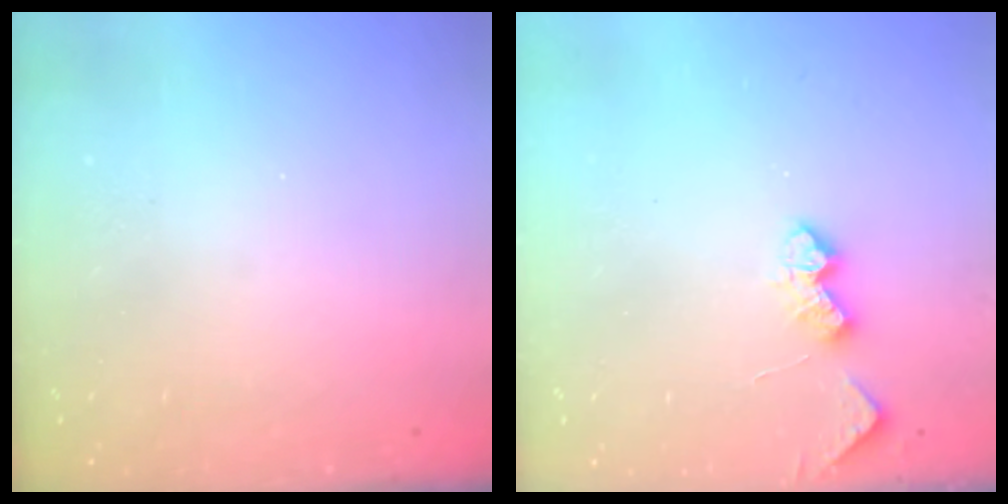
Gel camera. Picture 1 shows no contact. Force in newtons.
{"total": 6.2, "press": 6.1, "slide": 0.7}